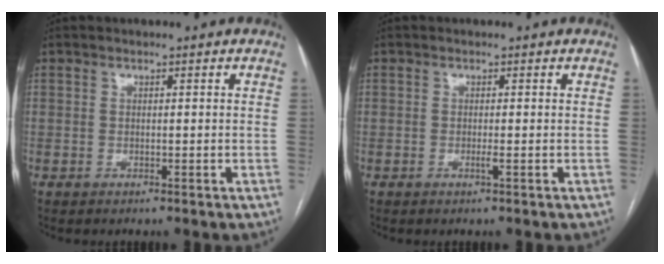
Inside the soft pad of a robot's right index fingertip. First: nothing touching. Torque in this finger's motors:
{"motor_torque": [0.39, 0.11, 0.19, 0.08]}